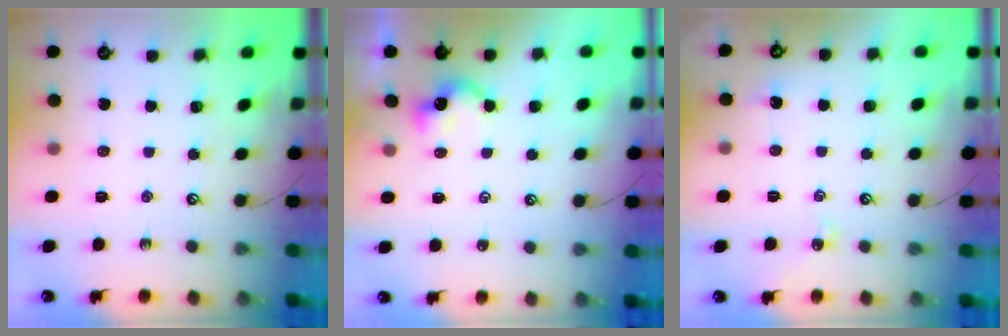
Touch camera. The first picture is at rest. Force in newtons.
{"total": 2.5, "press": 2.5, "slide": 0.3}
{"total": 2.1, "press": 2.0, "slide": 0.5}